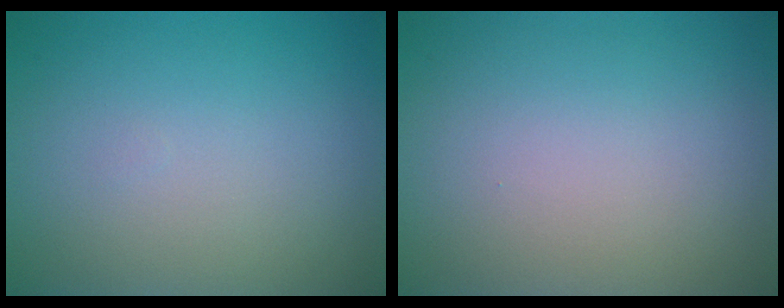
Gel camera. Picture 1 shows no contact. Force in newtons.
{"total": 0.0}